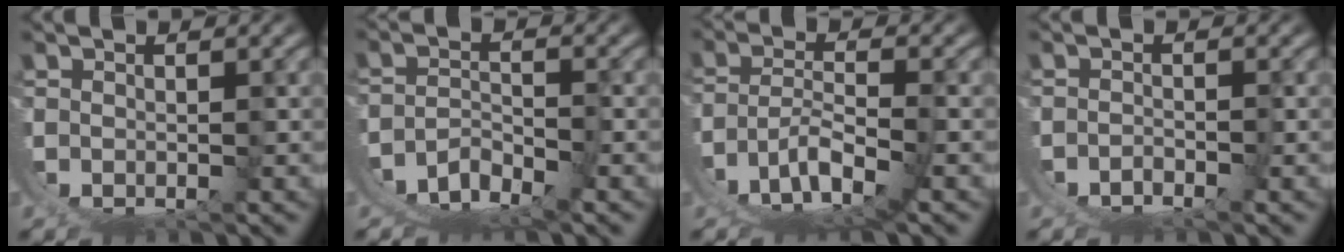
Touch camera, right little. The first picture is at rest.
{"total": 9.7, "force": [-1.8, 8.4, 4.5], "torque": [-0.134, -0.043, -0.028]}
{"total": 9.3, "force": [-0.7, 7.2, 5.8], "torque": [-0.146, -0.041, 0.002]}
{"total": 2.8, "force": [-1.0, 2.4, 1.2], "torque": [-0.035, -0.010, -0.013]}